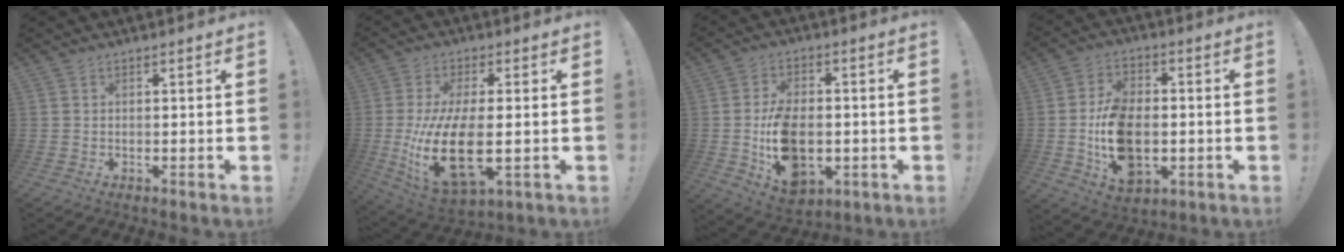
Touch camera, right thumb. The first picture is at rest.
{"total": 19.1, "force": [-2.1, 8.4, 17.1], "torque": [-0.340, -0.013, -0.027]}
{"total": 15.1, "force": [-3.5, 10.3, 10.4], "torque": [-0.168, 0.013, -0.054]}
{"total": 15.9, "force": [-3.2, 10.8, 11.2], "torque": [-0.188, 0.012, -0.054]}